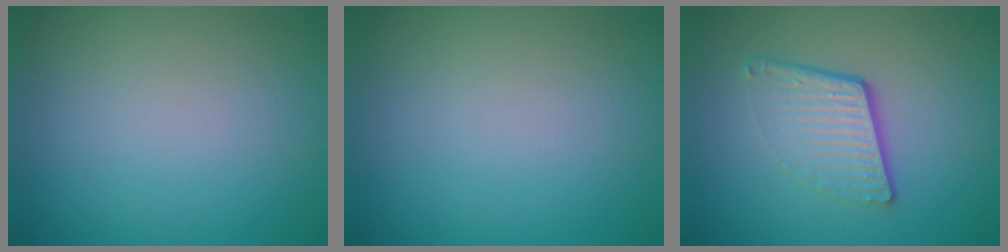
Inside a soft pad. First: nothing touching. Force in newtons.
{"total": 0.0}
{"total": 4.3, "press": 2.8, "slide": 3.3}